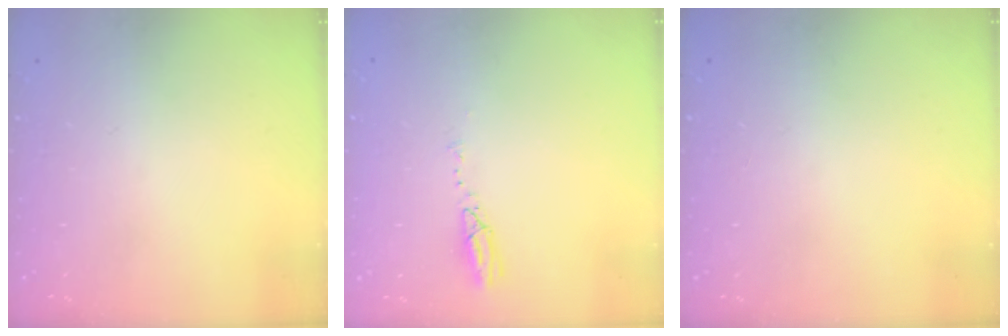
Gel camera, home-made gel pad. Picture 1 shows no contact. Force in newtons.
{"total": 3.6, "press": 3.6, "slide": 0.2}
{"total": 0.0}